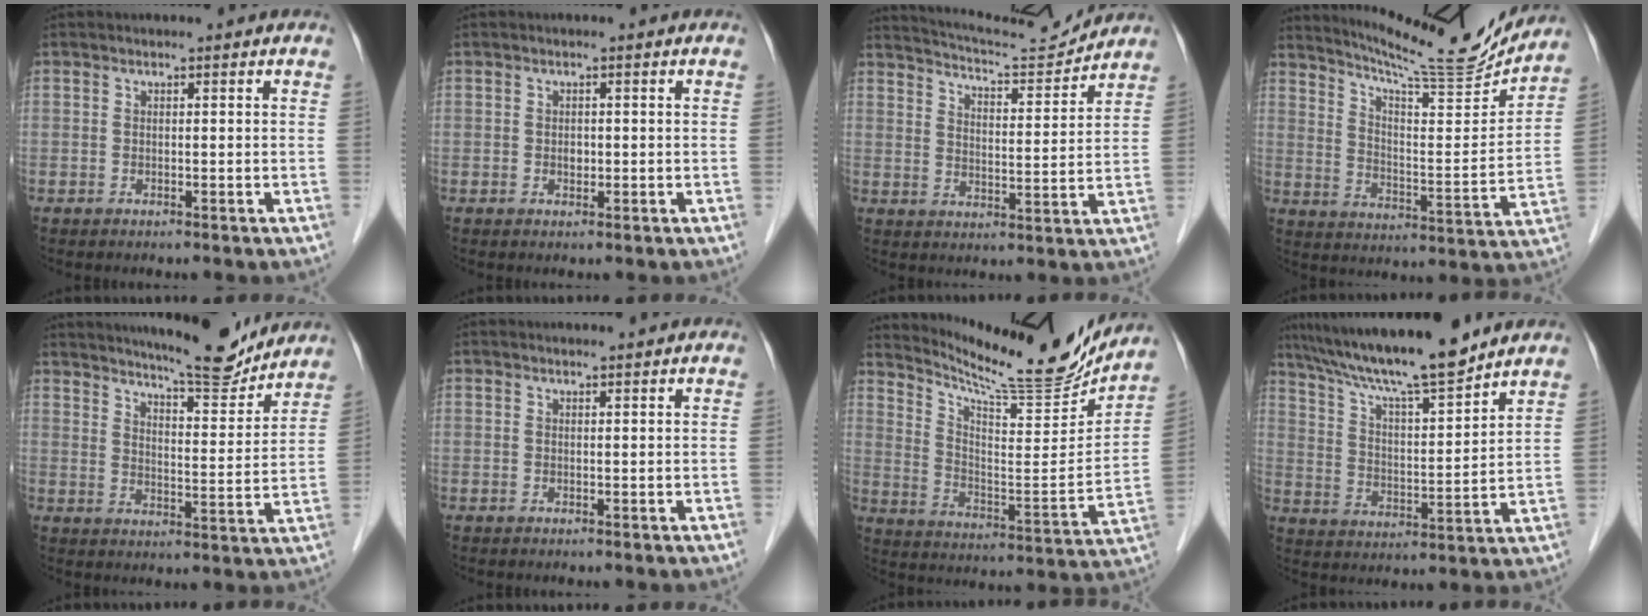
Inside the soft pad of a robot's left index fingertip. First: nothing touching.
{"total": 0.9, "force": [0.0, 0.7, 0.5], "torque": [-0.009, 0.001, 0.000]}
{"total": 10.6, "force": [10.5, -0.6, 1.5], "torque": [-0.036, -0.009, 0.162]}
{"total": 17.0, "force": [16.2, 0.2, 5.0], "torque": [-0.092, -0.044, 0.238]}
{"total": 13.4, "force": [12.5, 1.3, 4.7], "torque": [-0.072, -0.013, 0.175]}
{"total": 1.2, "force": [1.2, -0.2, 0.2], "torque": [-0.005, 0.003, 0.022]}
{"total": 18.9, "force": [17.9, 1.0, 6.0], "torque": [-0.116, -0.065, 0.266]}
{"total": 15.1, "force": [13.1, 0.0, 7.4], "torque": [-0.132, 0.005, 0.225]}